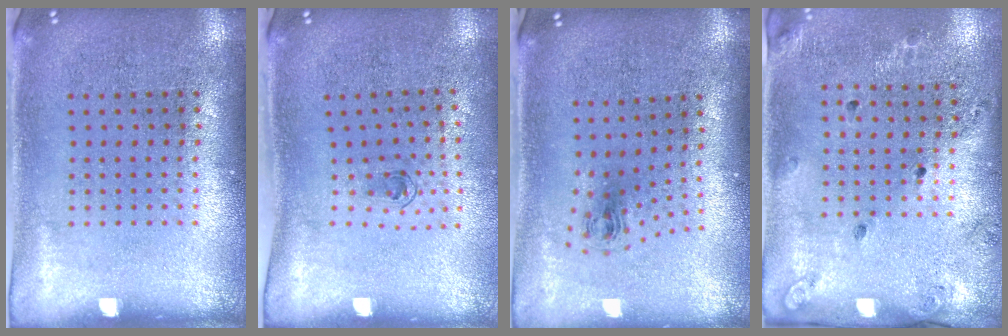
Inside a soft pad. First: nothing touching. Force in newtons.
{"total": 0.6, "press": 0.3, "slide": 0.5}
{"total": 0.8, "press": 0.3, "slide": 0.7}
{"total": 1.6, "press": 1.3, "slide": 0.9}